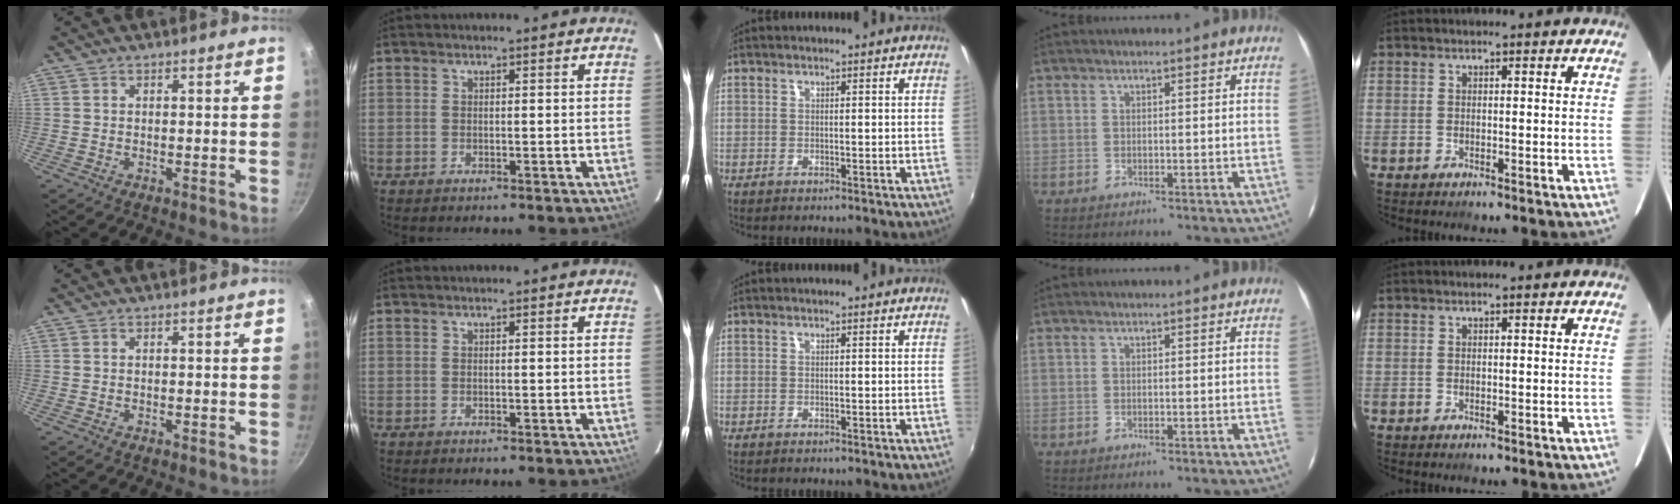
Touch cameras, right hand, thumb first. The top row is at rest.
{}